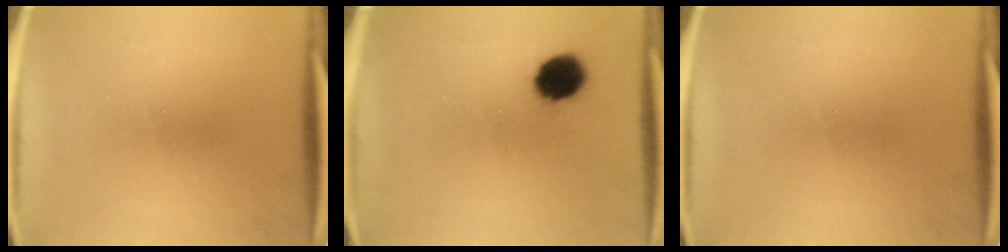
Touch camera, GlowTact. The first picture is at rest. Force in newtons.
{"total": 8.6}
{"total": 0.0}